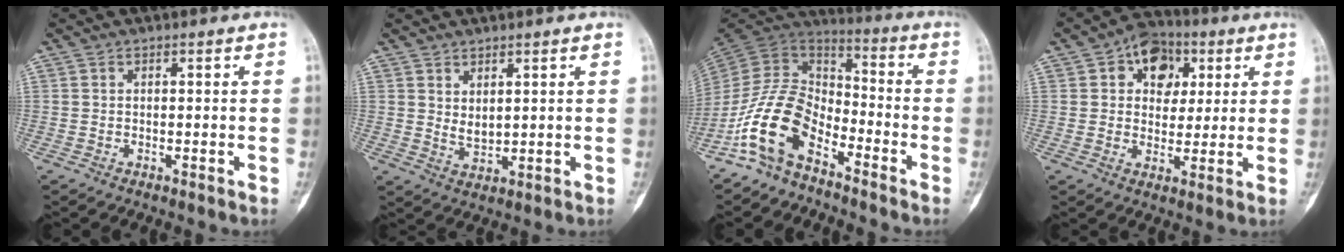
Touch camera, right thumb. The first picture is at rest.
{"total": 3.1, "force": [1.4, 1.6, 2.3], "torque": [-0.037, -0.019, 0.033]}
{"total": 13.9, "force": [-8.3, 7.6, 8.2], "torque": [-0.150, 0.078, -0.176]}
{"total": 10.4, "force": [3.8, 7.7, 5.9], "torque": [-0.040, -0.001, 0.053]}